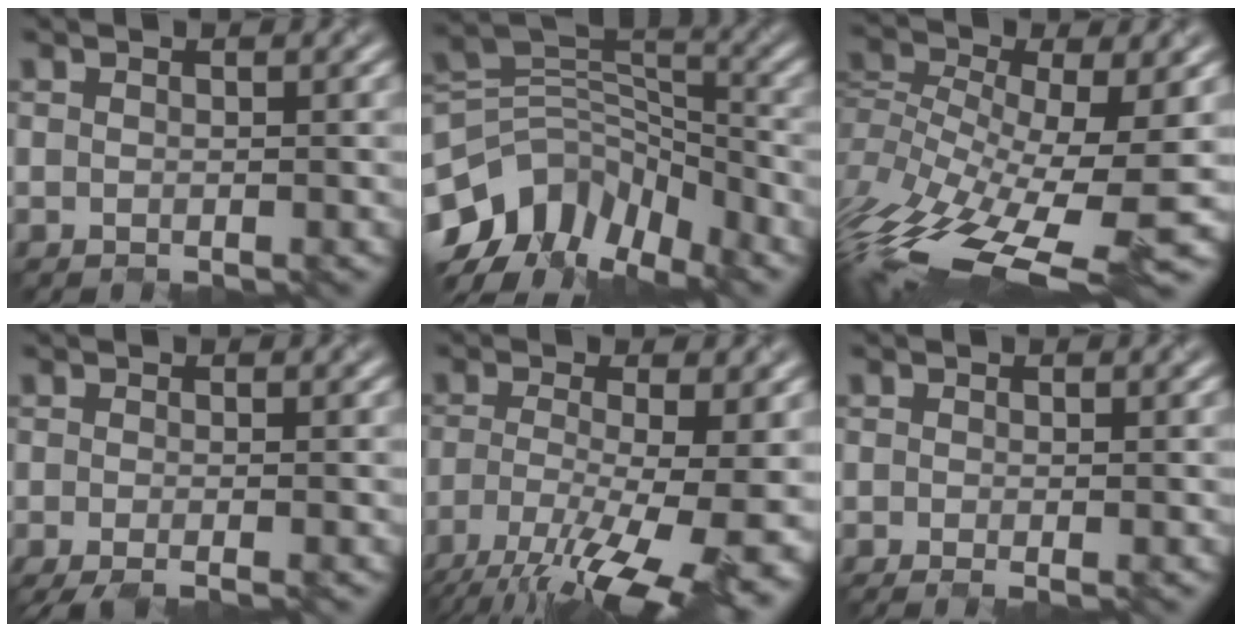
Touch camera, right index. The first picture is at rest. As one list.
[{"total": 10.1, "force": [-5.5, 6.4, 5.6], "torque": [-0.108, 0.003, -0.110]}, {"total": 14.0, "force": [-4.5, 5.6, 12.0], "torque": [-0.262, -0.015, -0.081]}, {"total": 2.5, "force": [-1.1, 0.5, 2.2], "torque": [-0.037, -0.009, -0.027]}, {"total": 13.2, "force": [-6.5, 3.7, 10.9], "torque": [-0.189, -0.022, -0.101]}, {"total": 0.8, "force": [-0.4, 0.0, 0.7], "torque": [-0.012, -0.008, -0.010]}]